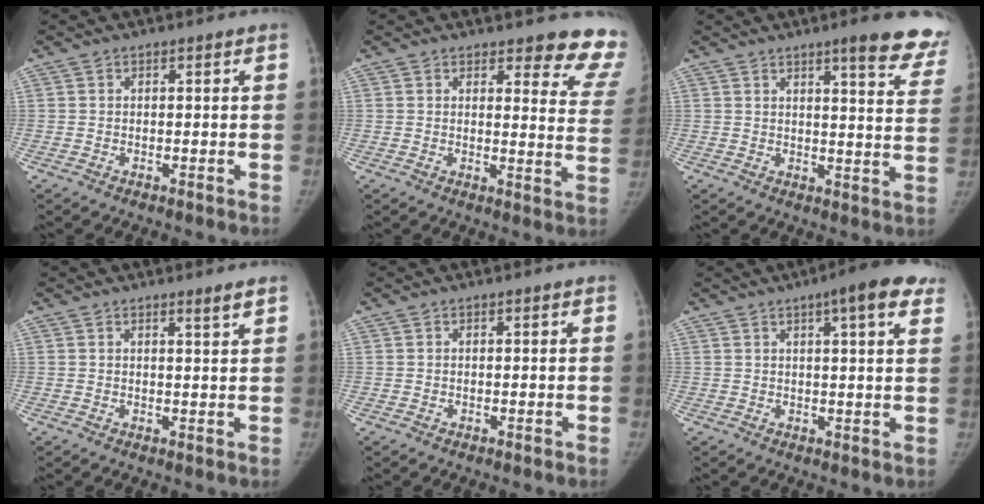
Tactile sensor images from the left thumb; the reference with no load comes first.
{"total": 11.6, "force": [10.9, 3.1, 2.8], "torque": [0.016, -0.101, 0.090]}
{"total": 13.8, "force": [10.0, 2.5, 9.2], "torque": [-0.075, -0.050, 0.109]}
{"total": 1.6, "force": [1.3, -0.3, 1.0], "torque": [-0.013, -0.015, 0.020]}
{"total": 0.0}
{"total": 10.4, "force": [6.0, 2.0, 8.3], "torque": [-0.091, -0.004, 0.070]}